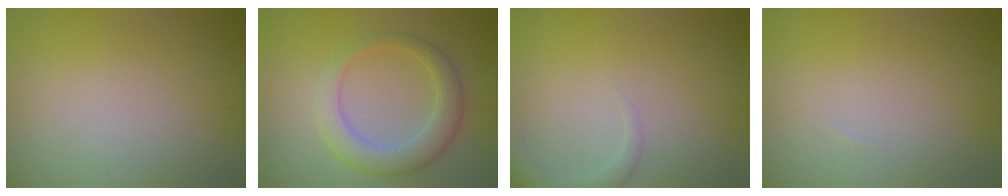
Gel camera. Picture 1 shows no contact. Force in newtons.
{"total": 4.5, "press": 4.5, "slide": 0.2}
{"total": 2.3, "press": 2.3, "slide": 0.3}
{"total": 0.0}